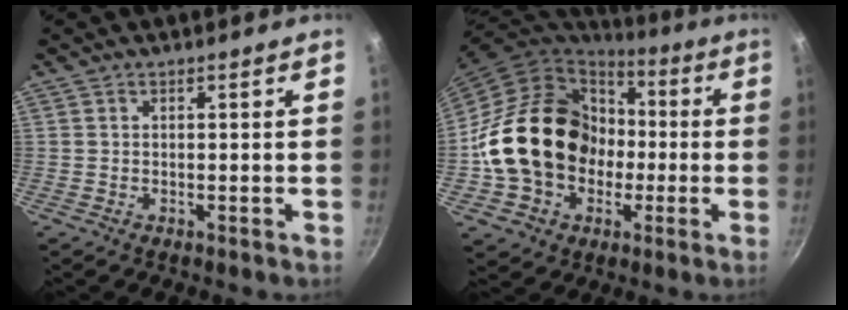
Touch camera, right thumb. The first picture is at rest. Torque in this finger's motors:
{"motor_torque": [0.00, 2.18, 1.49, -1.31, 0.49]}